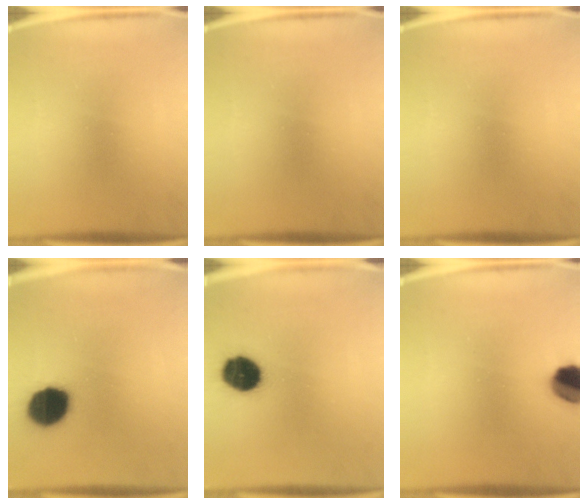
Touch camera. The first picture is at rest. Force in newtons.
{"total": 0.0}
{"total": 0.0}
{"total": 14.4}
{"total": 11.5}
{"total": 9.2}